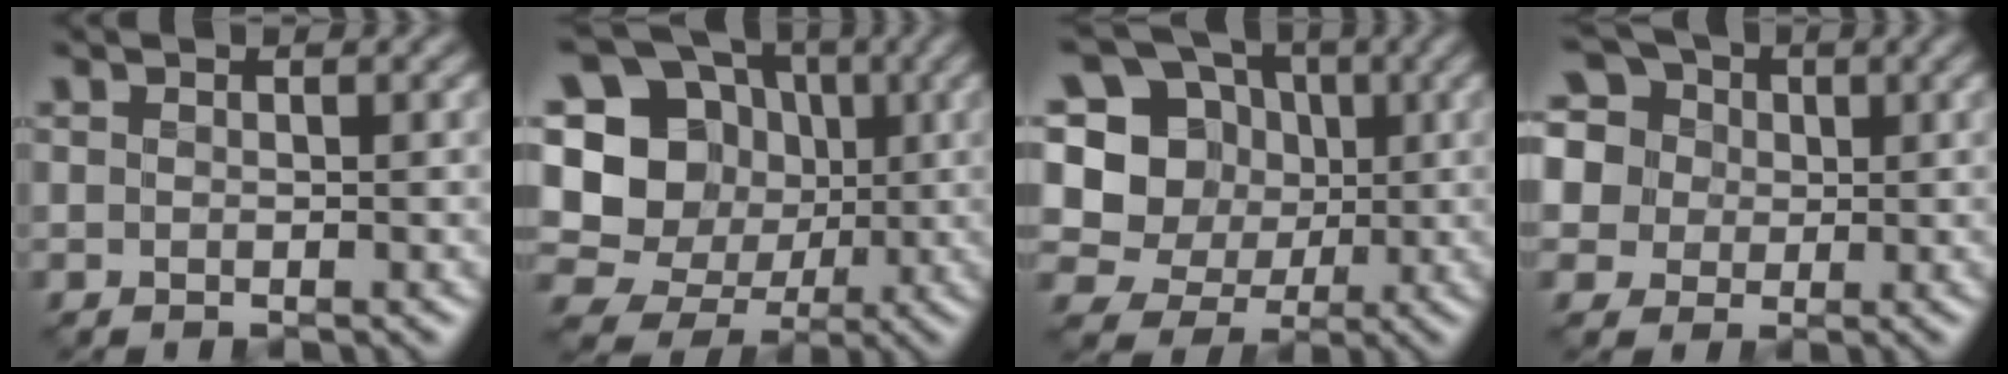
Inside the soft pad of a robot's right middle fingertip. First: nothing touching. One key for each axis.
{"total": 16.5, "fx": 0.8, "fy": 15.3, "fz": 6.3, "tx": -0.162, "ty": 0.024, "tz": -0.005}
{"total": 9.8, "fx": 1.7, "fy": 8.9, "fz": 3.7, "tx": -0.102, "ty": 0.028, "tz": 0.001}
{"total": 12.4, "fx": 5.0, "fy": 9.9, "fz": 5.6, "tx": -0.132, "ty": 0.044, "tz": 0.068}